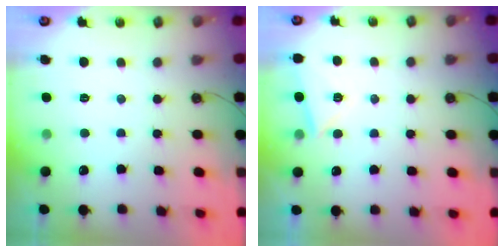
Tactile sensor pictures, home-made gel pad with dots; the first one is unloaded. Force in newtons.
{"total": 6.6, "press": 6.2, "slide": 2.4}